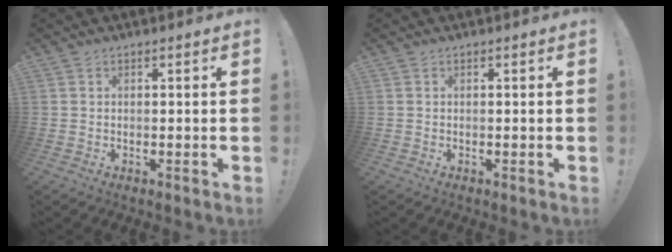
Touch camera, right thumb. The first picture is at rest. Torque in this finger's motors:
{"motor_torque": [0.00, 0.00, -0.03, 0.03, 0.00]}